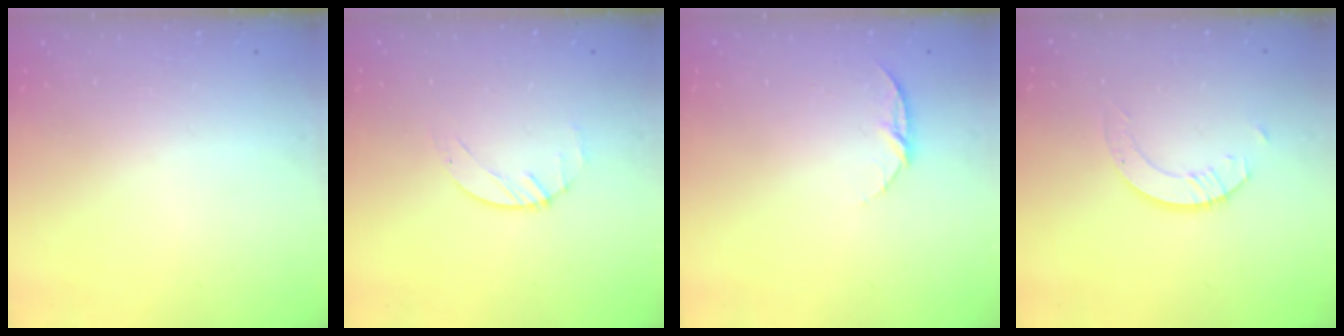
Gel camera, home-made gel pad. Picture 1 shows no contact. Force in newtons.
{"total": 1.4, "press": 1.3, "slide": 0.2}
{"total": 6.9, "press": 6.9, "slide": 0.8}
{"total": 3.5, "press": 3.5, "slide": 0.1}